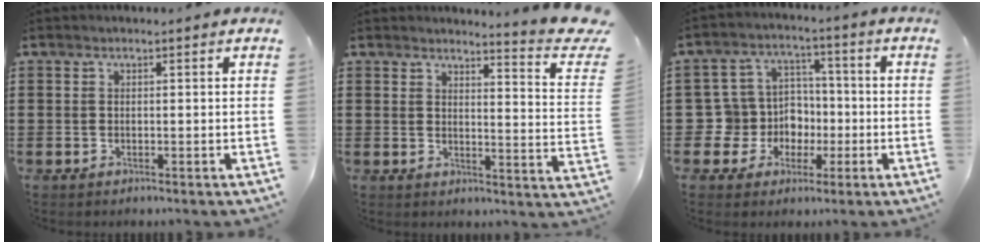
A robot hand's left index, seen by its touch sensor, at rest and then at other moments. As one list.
[{"total": 4.5, "force": [4.0, -0.5, 2.0], "torque": [-0.035, -0.039, 0.063]}, {"total": 8.0, "force": [-0.5, 7.9, 1.7], "torque": [-0.087, -0.004, -0.008]}]